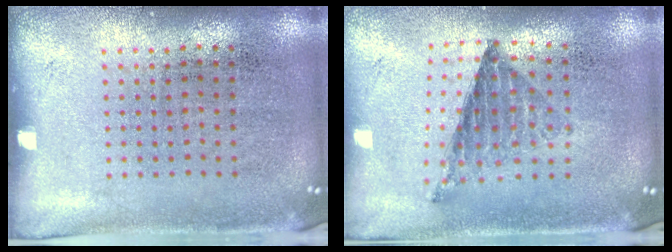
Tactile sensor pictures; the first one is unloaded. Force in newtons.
{"total": 0.8, "press": 0.8, "slide": 0.0}